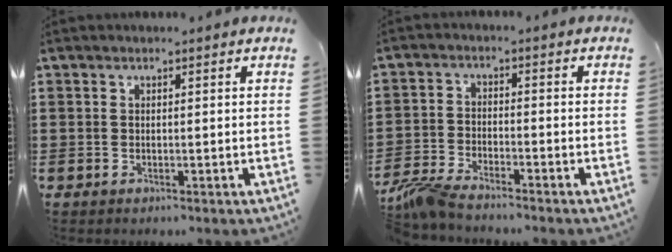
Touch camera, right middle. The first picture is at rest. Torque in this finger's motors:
{"motor_torque": [2.14, 0.00, 0.09, 0.12]}